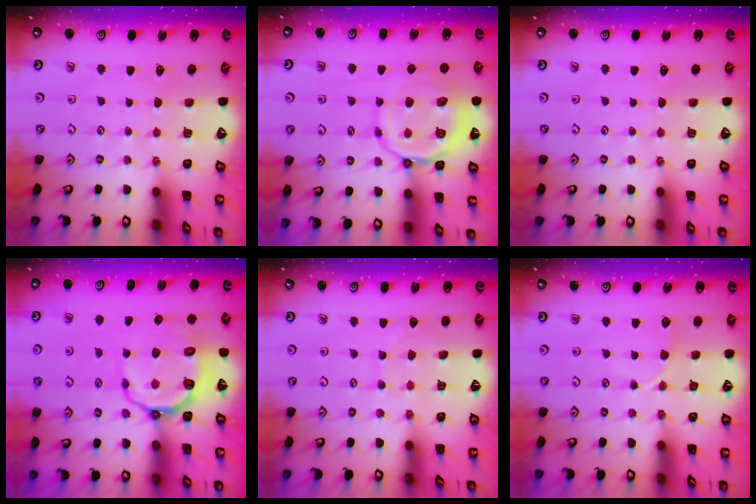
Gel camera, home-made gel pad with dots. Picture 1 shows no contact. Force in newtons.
{"total": 12.2, "press": 12.0, "slide": 1.6}
{"total": 0.0}
{"total": 9.6, "press": 9.1, "slide": 3.1}
{"total": 4.8, "press": 4.8, "slide": 0.6}
{"total": 5.0, "press": 4.9, "slide": 0.7}